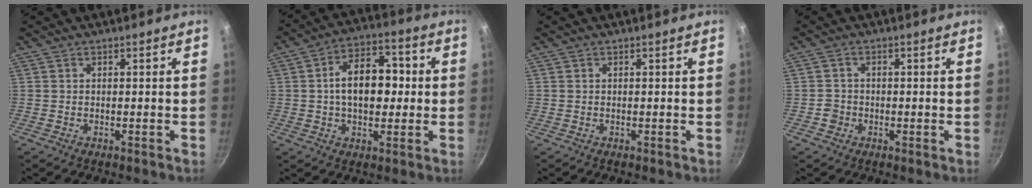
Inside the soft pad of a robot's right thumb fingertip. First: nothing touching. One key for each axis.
{"total": 12.8, "fx": 0.5, "fy": 8.2, "fz": 9.9, "tx": -0.117, "ty": 0.024, "tz": -0.005}
{"total": 0.0}
{"total": 2.1, "fx": -0.8, "fy": 1.9, "fz": 0.4, "tx": 0.003, "ty": 0.008, "tz": -0.015}